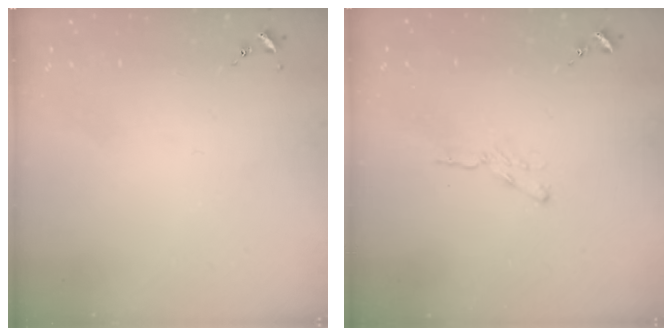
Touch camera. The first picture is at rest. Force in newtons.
{"total": 4.0, "press": 4.0, "slide": 0.4}